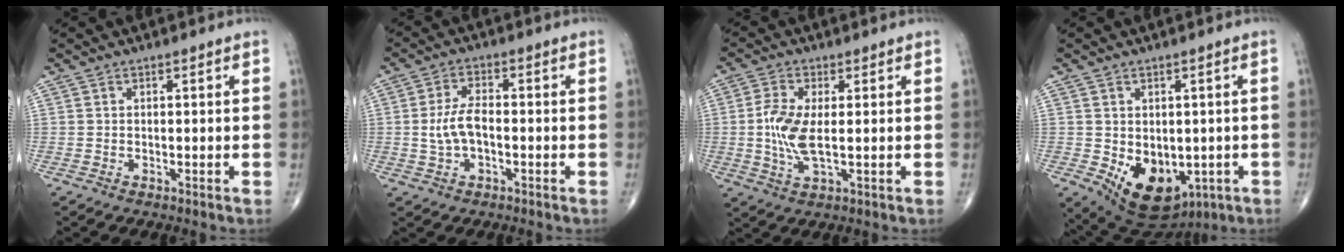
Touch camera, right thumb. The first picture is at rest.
{"total": 6.0, "force": [-0.8, 3.1, 5.0], "torque": [-0.105, 0.016, -0.018]}
{"total": 7.7, "force": [0.0, 3.0, 7.1], "torque": [-0.163, -0.008, -0.002]}
{"total": 12.5, "force": [-3.2, 8.4, 8.6], "torque": [-0.103, -0.009, -0.025]}